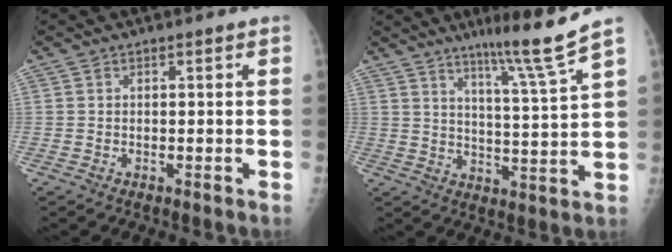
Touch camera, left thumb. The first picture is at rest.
{"total": 10.2, "force": [7.4, -1.7, 6.8], "torque": [-0.103, -0.062, 0.120]}